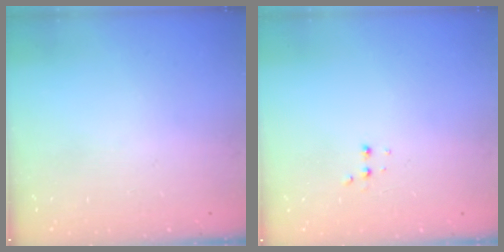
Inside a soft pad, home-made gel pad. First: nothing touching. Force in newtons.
{"total": 2.5, "press": 2.4, "slide": 0.8}